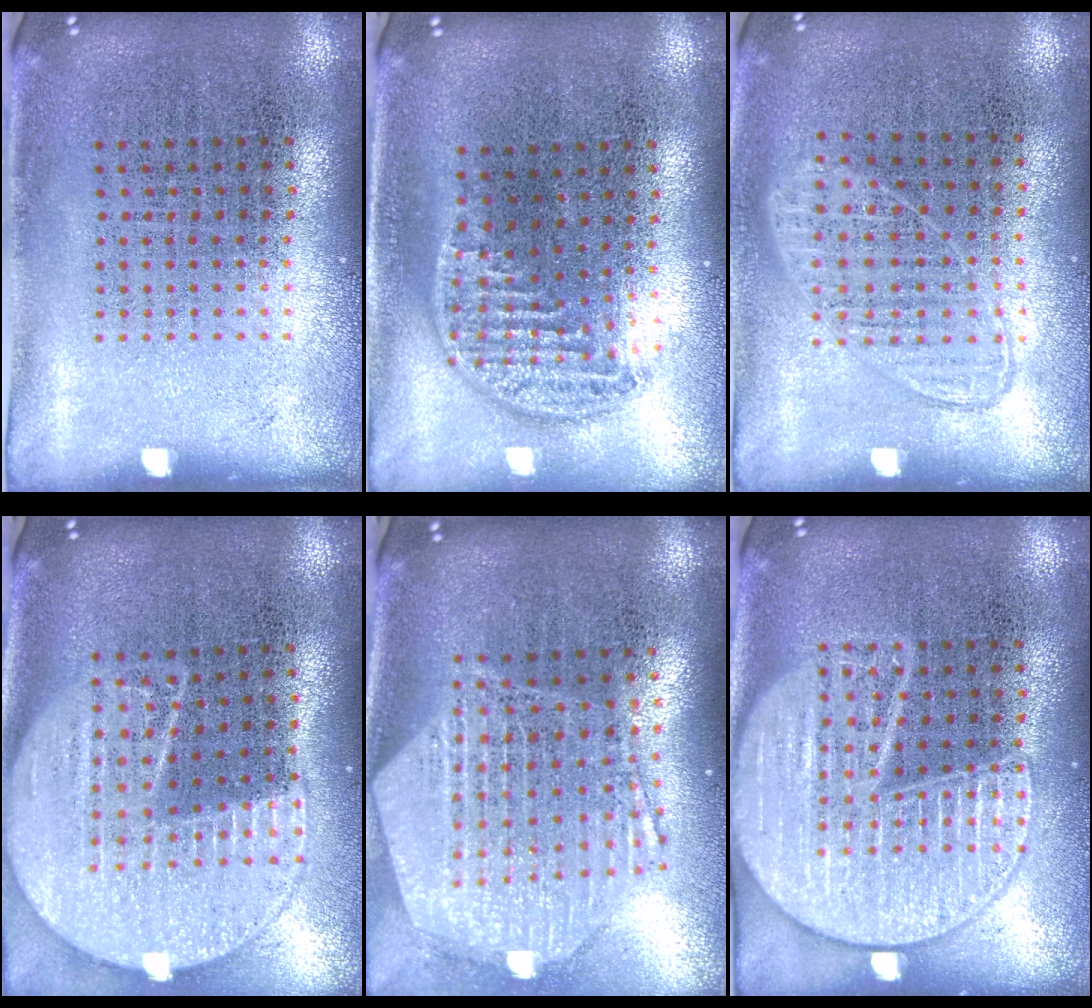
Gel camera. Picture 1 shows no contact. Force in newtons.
{"total": 1.3, "press": 1.1, "slide": 0.6}
{"total": 0.9, "press": 0.8, "slide": 0.3}
{"total": 2.1, "press": 1.9, "slide": 1.0}
{"total": 3.0, "press": 2.4, "slide": 1.8}
{"total": 3.2, "press": 3.1, "slide": 0.5}